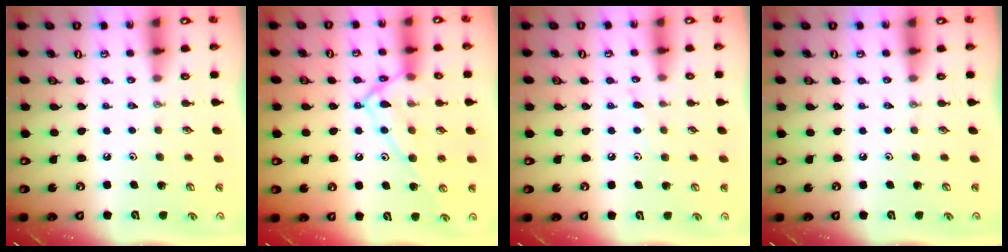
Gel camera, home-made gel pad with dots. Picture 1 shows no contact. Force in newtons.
{"total": 14.7, "press": 14.6, "slide": 1.2}
{"total": 5.3, "press": 5.3, "slide": 0.6}
{"total": 0.0}